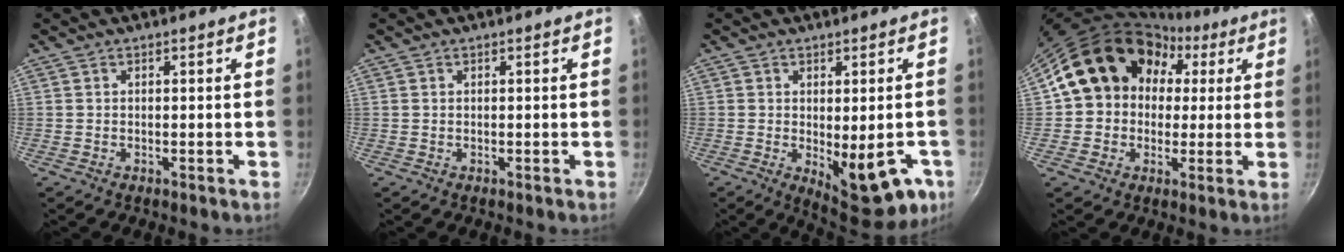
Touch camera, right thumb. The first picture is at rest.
{"total": 0.0}
{"total": 13.9, "force": [-3.7, 6.0, 12.0], "torque": [-0.129, -0.018, -0.033]}
{"total": 16.8, "force": [3.4, 14.3, 8.2], "torque": [-0.101, 0.043, 0.045]}